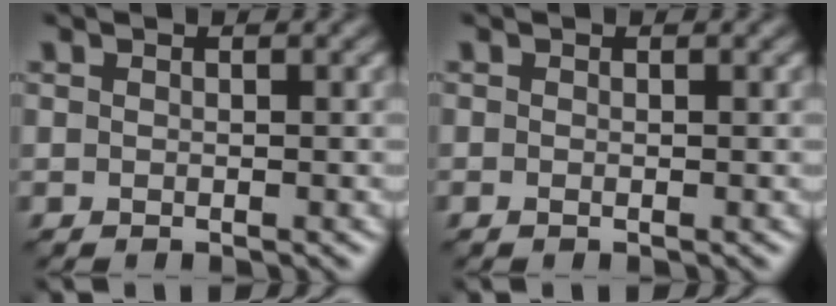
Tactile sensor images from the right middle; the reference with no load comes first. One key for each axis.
{"total": 0.0}